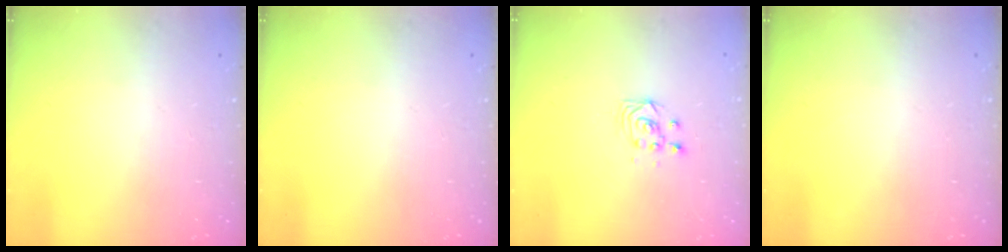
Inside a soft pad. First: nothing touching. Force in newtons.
{"total": 0.0}
{"total": 3.4, "press": 3.4, "slide": 0.1}
{"total": 0.0}